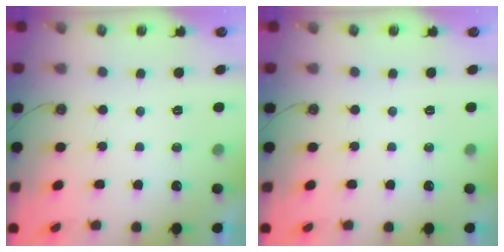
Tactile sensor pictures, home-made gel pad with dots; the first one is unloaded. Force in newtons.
{"total": 0.0}